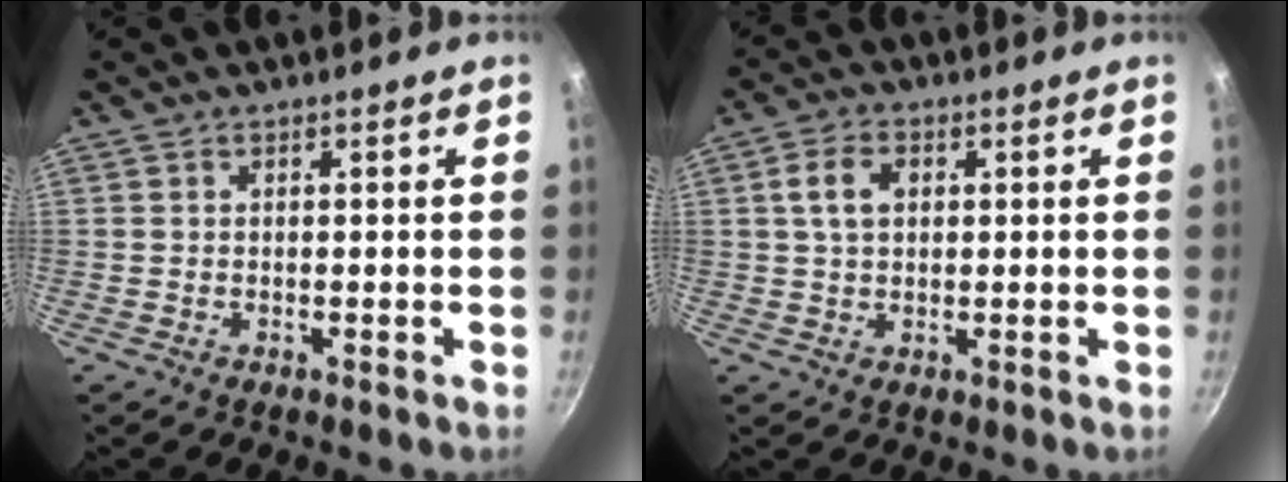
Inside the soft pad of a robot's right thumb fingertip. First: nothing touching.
{"total": 5.5, "force": [1.4, 3.7, 3.8], "torque": [-0.057, 0.006, 0.024]}